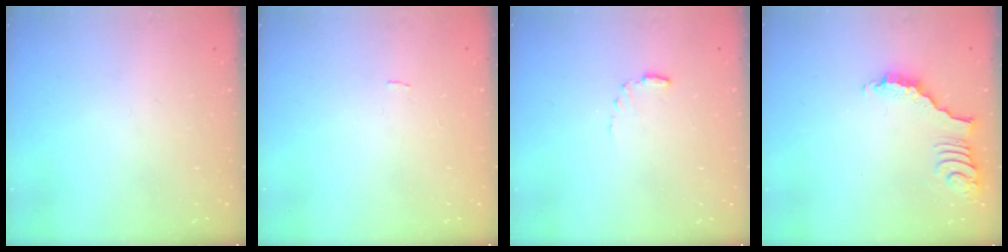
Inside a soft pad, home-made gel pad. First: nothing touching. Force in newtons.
{"total": 0.6, "press": 0.5, "slide": 0.2}
{"total": 3.7, "press": 3.6, "slide": 0.6}
{"total": 2.5, "press": 2.5, "slide": 0.3}